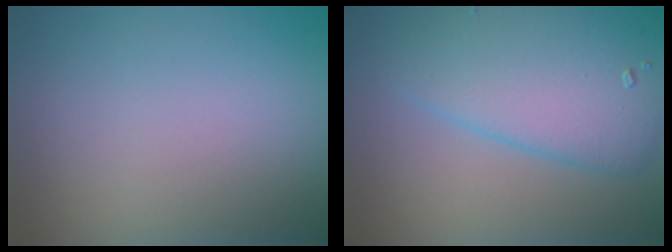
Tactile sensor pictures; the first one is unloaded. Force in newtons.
{"total": 6.5, "press": 6.5, "slide": 0.2}